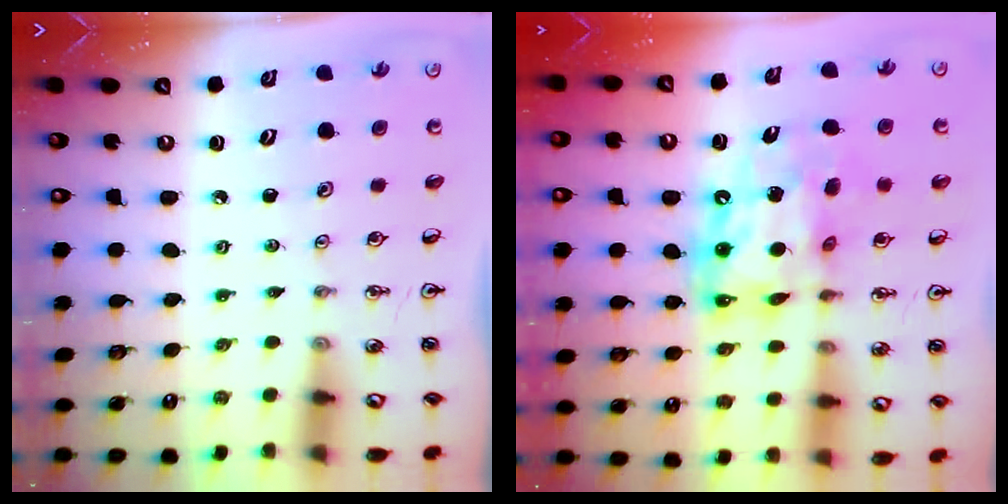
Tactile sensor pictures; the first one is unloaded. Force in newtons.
{"total": 12.7, "press": 12.6, "slide": 1.3}